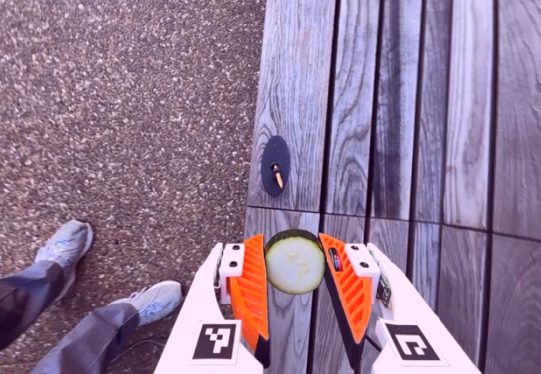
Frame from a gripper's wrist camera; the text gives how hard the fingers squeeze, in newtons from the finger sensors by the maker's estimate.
{"total": 10.7, "left": 10.6, "right": 10.9}